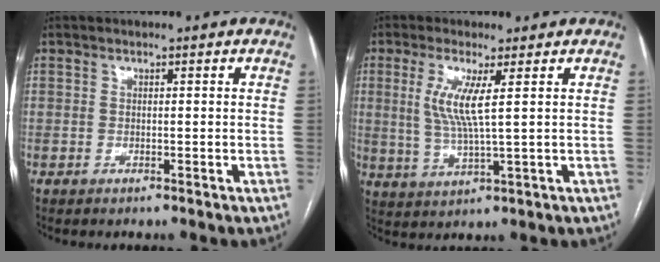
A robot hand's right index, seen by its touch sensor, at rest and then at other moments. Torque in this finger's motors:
{"motor_torque": [0.45, 0.26, 0.57, 0.20]}